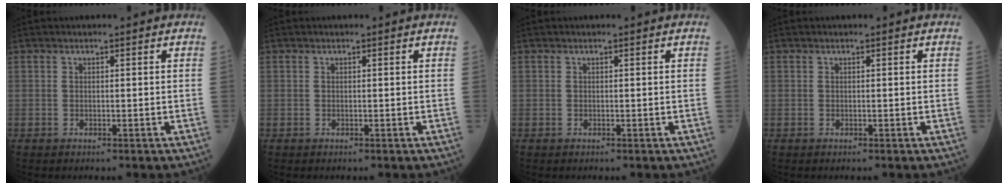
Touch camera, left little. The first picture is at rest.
{"total": 0.0}
{"total": 0.0}
{"total": 0.0}